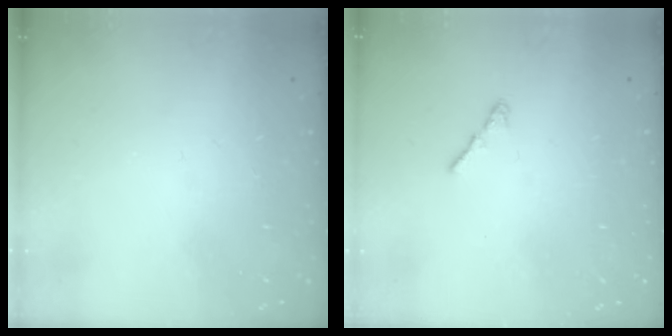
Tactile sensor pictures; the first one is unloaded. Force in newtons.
{"total": 1.2, "press": 1.1, "slide": 0.5}